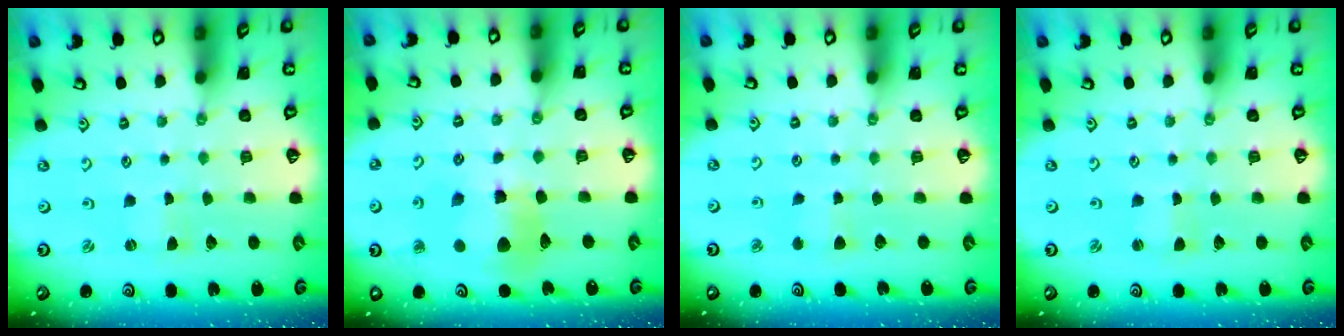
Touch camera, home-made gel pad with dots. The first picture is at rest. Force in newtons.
{"total": 12.0, "press": 11.8, "slide": 1.7}
{"total": 2.9, "press": 2.9, "slide": 0.5}
{"total": 0.6, "press": 0.6, "slide": 0.0}